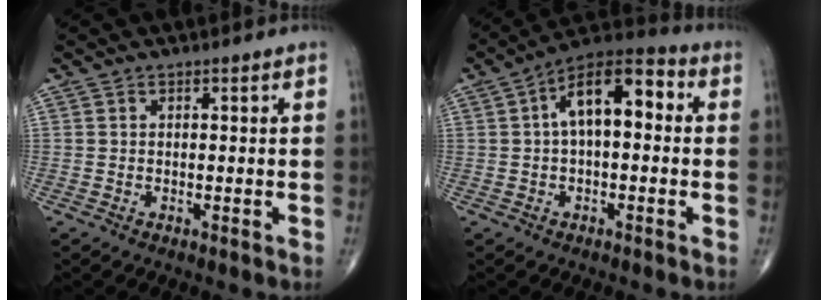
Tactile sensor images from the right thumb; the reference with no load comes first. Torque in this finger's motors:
{"motor_torque": [0.88, 2.34, 1.08, 0.03, 0.11]}